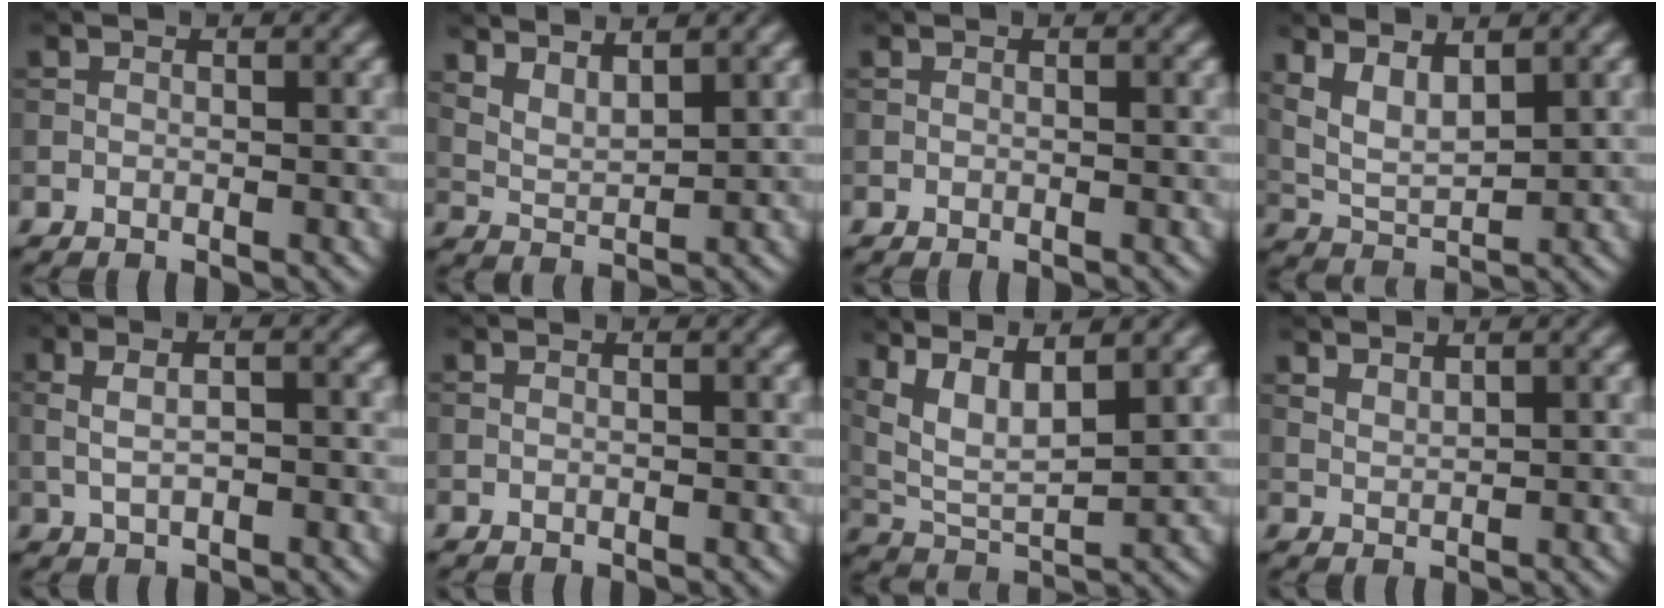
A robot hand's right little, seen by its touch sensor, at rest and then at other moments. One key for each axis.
{"total": 3.3, "fx": 2.7, "fy": 0.8, "fz": 1.7, "tx": -0.035, "ty": -0.001, "tz": 0.055}
{"total": 0.0}
{"total": 4.3, "fx": 2.1, "fy": 1.7, "fz": 3.3, "tx": -0.079, "ty": -0.005, "tz": 0.046}
{"total": 4.0, "fx": 0.6, "fy": 1.9, "fz": 3.4, "tx": -0.058, "ty": 0.009, "tz": 0.007}
{"total": 0.0}
{"total": 8.5, "fx": 4.9, "fy": 3.0, "fz": 6.2, "tx": -0.136, "ty": 0.020, "tz": 0.080}
{"total": 1.3, "fx": 1.2, "fy": 0.2, "fz": 0.5, "tx": -0.012, "ty": -0.002, "tz": 0.027}